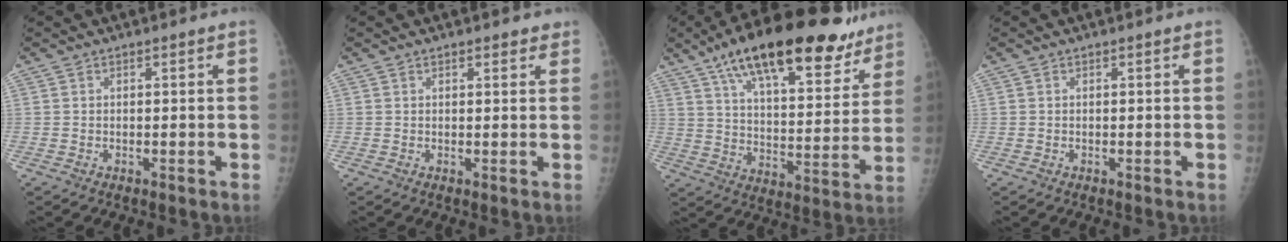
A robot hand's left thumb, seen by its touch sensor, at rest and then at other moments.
{"total": 1.8, "force": [1.4, 0.9, 0.7], "torque": [0.006, -0.005, 0.012]}
{"total": 26.5, "force": [17.9, 9.9, 16.9], "torque": [-0.230, -0.044, 0.273]}
{"total": 0.0}